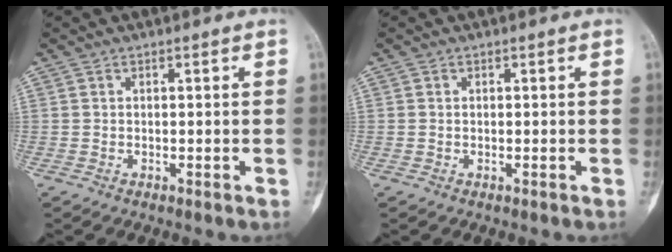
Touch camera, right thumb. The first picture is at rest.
{"total": 0.0}